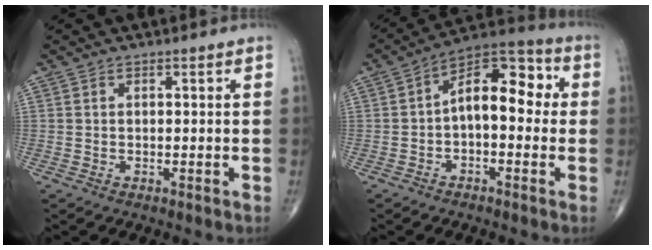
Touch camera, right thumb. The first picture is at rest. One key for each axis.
{"total": 12.2, "fx": 0.3, "fy": 6.7, "fz": 10.2, "tx": -0.122, "ty": 0.043, "tz": -0.012}